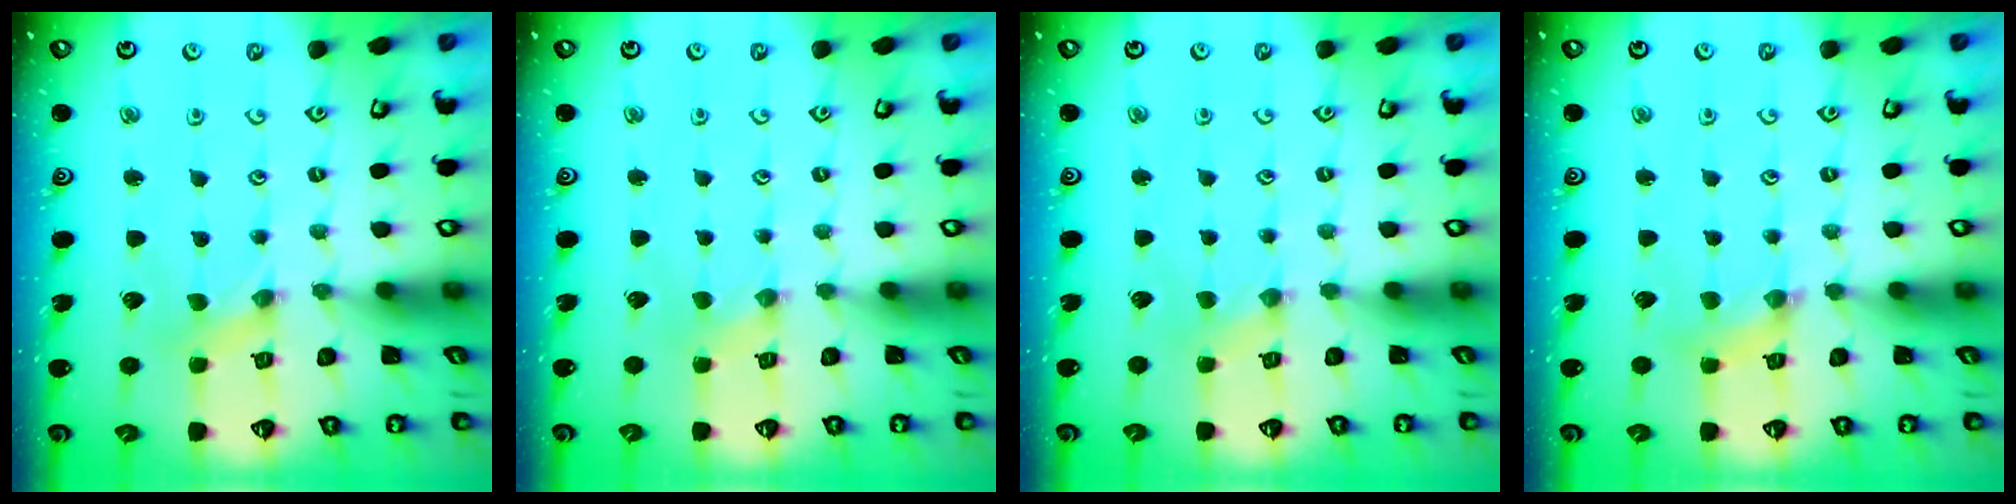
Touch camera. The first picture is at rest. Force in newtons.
{"total": 0.9, "press": 0.9, "slide": 0.2}
{"total": 1.2, "press": 1.2, "slide": 0.1}
{"total": 3.3, "press": 3.3, "slide": 0.4}